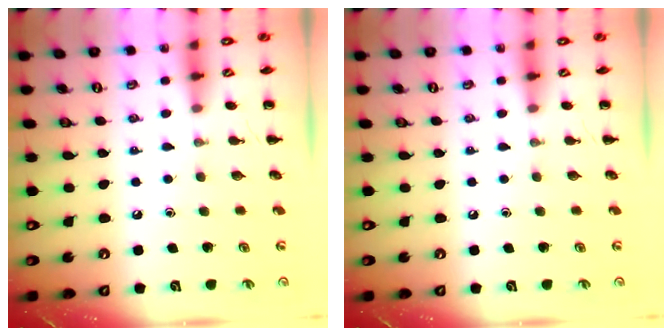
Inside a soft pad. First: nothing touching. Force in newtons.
{"total": 0.0}